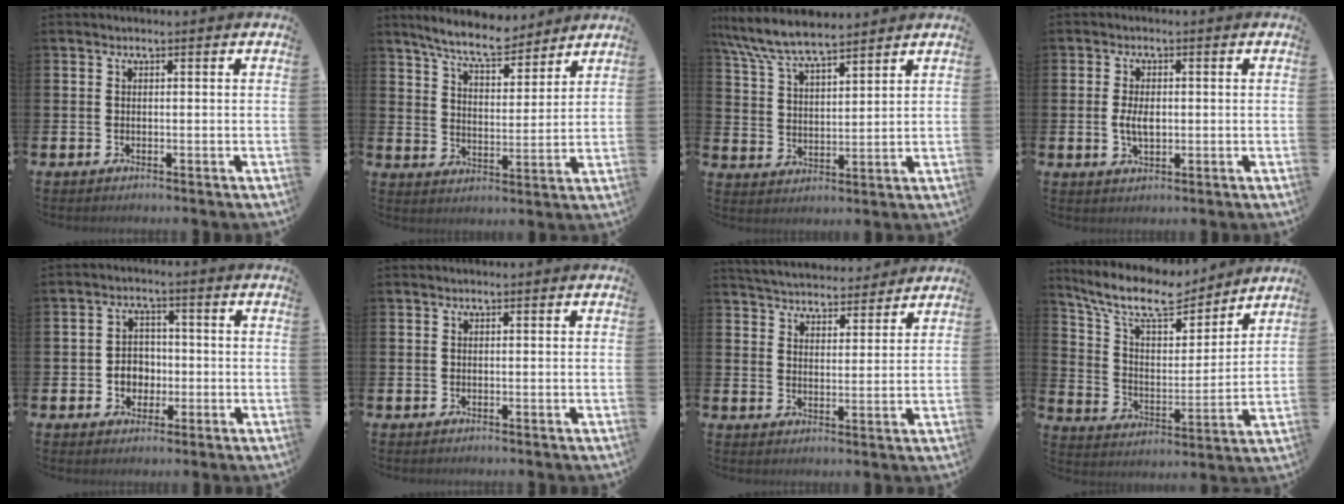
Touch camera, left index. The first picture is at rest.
{"total": 8.0, "force": [7.4, 1.3, 2.8], "torque": [-0.070, -0.034, 0.131]}
{"total": 7.8, "force": [7.3, 1.1, 2.6], "torque": [-0.076, -0.032, 0.132]}
{"total": 3.4, "force": [0.0, 1.9, 2.8], "torque": [-0.040, 0.001, -0.004]}
{"total": 3.7, "force": [-0.8, 3.3, 1.5], "torque": [-0.015, -0.003, -0.026]}
{"total": 0.0}
{"total": 4.9, "force": [4.8, 0.9, 0.1], "torque": [-0.017, -0.033, 0.084]}
{"total": 11.3, "force": [9.6, 3.3, 4.8], "torque": [-0.120, -0.060, 0.164]}